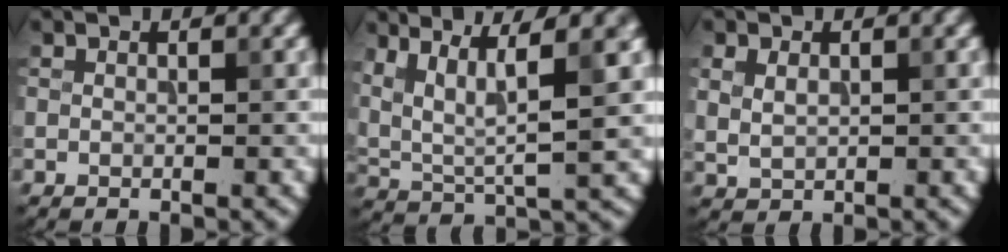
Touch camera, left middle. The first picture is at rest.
{"total": 7.6, "force": [3.7, 2.0, 6.4], "torque": [-0.127, 0.003, 0.074]}
{"total": 1.9, "force": [0.4, 1.3, 1.2], "torque": [-0.033, 0.000, 0.013]}